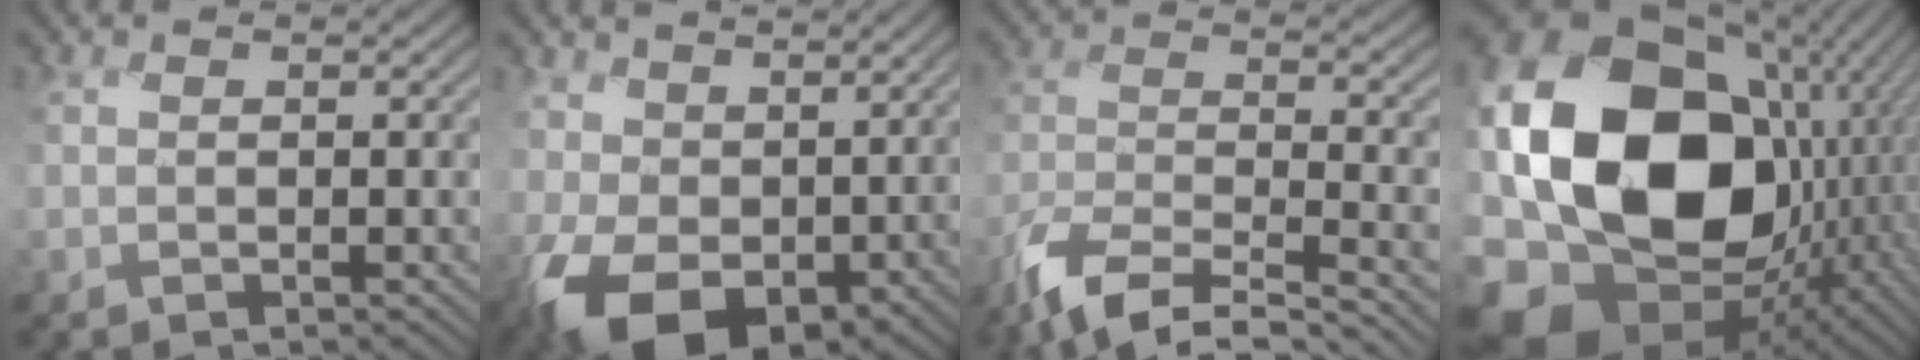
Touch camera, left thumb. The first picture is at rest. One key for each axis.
{"total": 9.6, "fx": 1.1, "fy": 6.7, "fz": 6.8, "tx": -0.158, "ty": -0.024, "tz": 0.017}
{"total": 9.1, "fx": -8.2, "fy": 1.2, "fz": 3.8, "tx": -0.085, "ty": -0.011, "tz": -0.169}
{"total": 22.0, "fx": -3.3, "fy": 16.3, "fz": 14.4, "tx": -0.343, "ty": -0.047, "tz": -0.037}